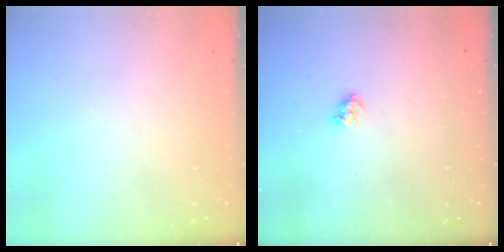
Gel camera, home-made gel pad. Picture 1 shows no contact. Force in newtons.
{"total": 3.4, "press": 3.4, "slide": 0.4}